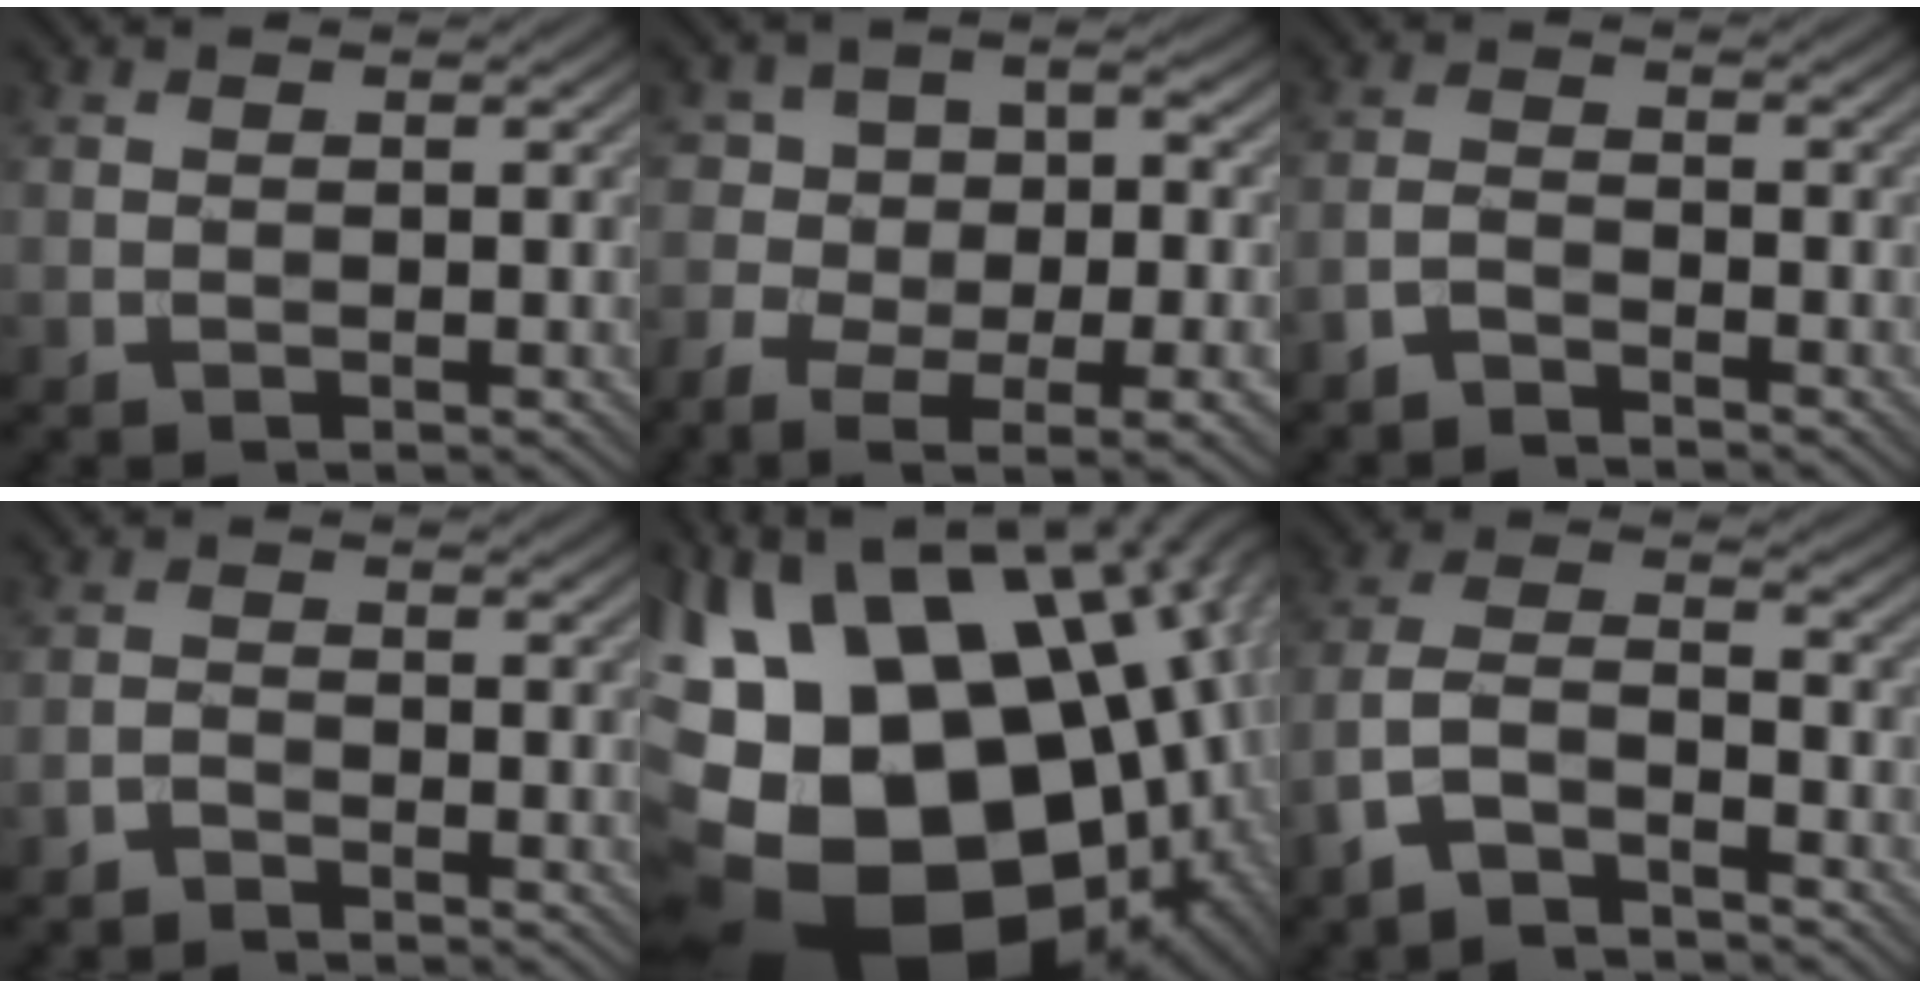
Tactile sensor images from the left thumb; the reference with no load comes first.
{"total": 12.8, "force": [-5.3, 7.6, 8.8], "torque": [-0.160, -0.024, -0.066]}
{"total": 2.4, "force": [-2.2, 0.5, 0.9], "torque": [-0.021, 0.002, -0.053]}
{"total": 1.7, "force": [-1.6, 0.3, 0.5], "torque": [-0.011, 0.002, -0.038]}
{"total": 22.5, "force": [-1.1, 14.7, 17.1], "torque": [-0.333, -0.005, 0.011]}
{"total": 6.6, "force": [-4.4, 2.4, 4.3], "torque": [-0.092, 0.002, -0.099]}